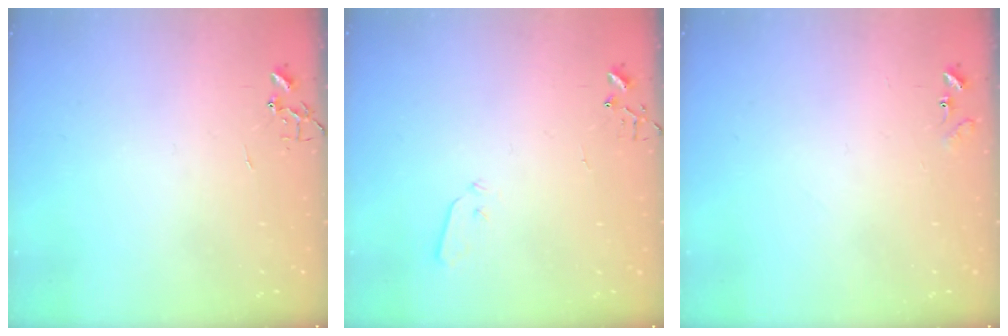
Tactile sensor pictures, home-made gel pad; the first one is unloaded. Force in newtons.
{"total": 3.5, "press": 3.4, "slide": 0.6}
{"total": 7.7, "press": 7.6, "slide": 0.6}